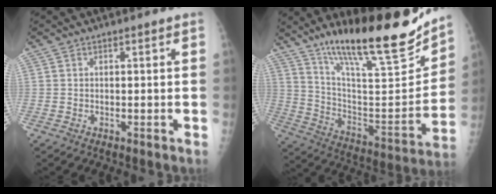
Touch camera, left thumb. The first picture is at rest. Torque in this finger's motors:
{"motor_torque": [0.30, 0.17, 1.40, -1.36, 0.11]}